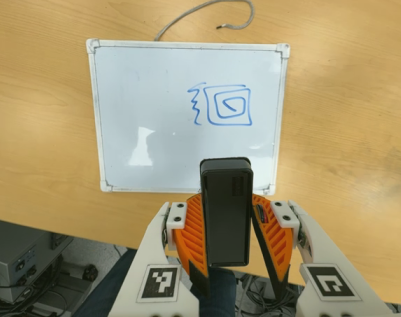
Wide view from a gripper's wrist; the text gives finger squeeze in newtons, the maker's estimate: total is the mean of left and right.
{"total": 4.5, "left": 4.6, "right": 4.5}